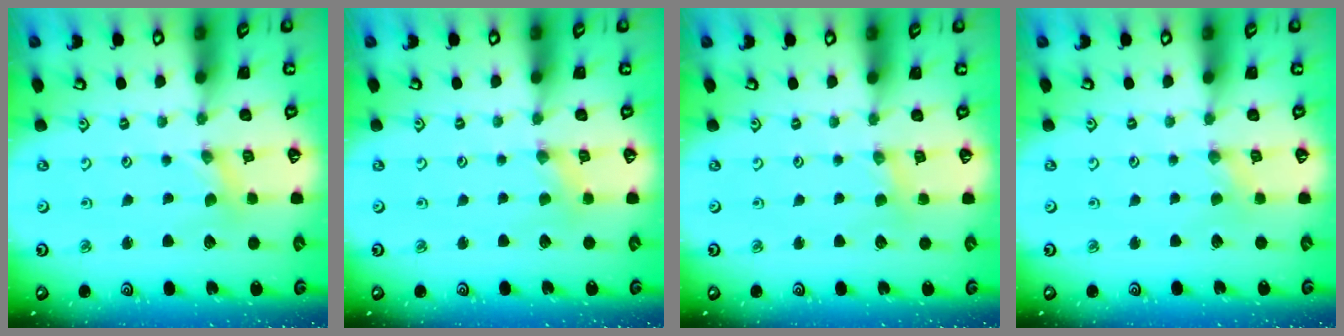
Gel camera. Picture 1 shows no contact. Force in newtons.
{"total": 1.0, "press": 1.0, "slide": 0.1}
{"total": 2.0, "press": 2.0, "slide": 0.3}
{"total": 0.0}